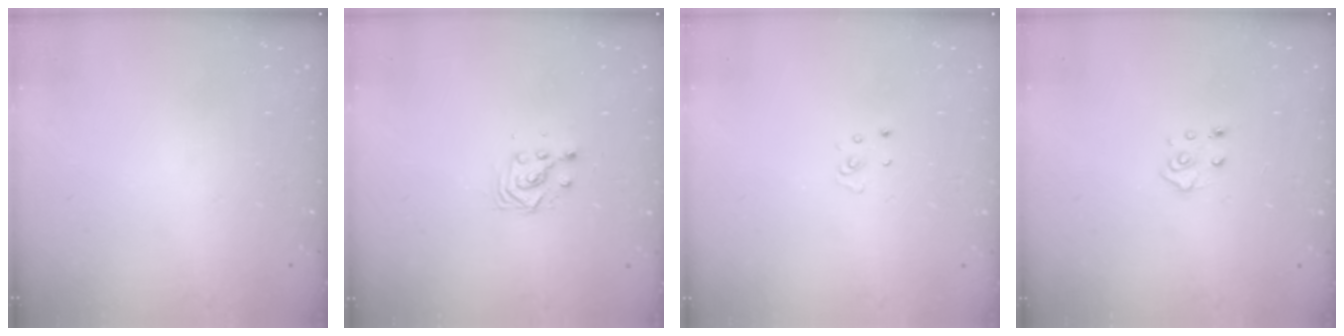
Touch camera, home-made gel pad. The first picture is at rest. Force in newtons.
{"total": 3.6, "press": 3.6, "slide": 0.1}
{"total": 2.3, "press": 2.3, "slide": 0.2}
{"total": 5.4, "press": 5.3, "slide": 0.4}